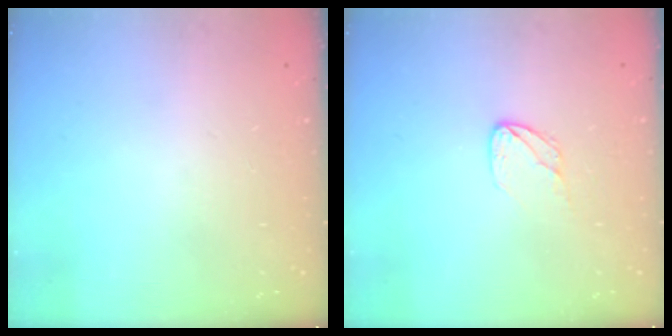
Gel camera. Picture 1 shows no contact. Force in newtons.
{"total": 6.6, "press": 6.6, "slide": 0.5}